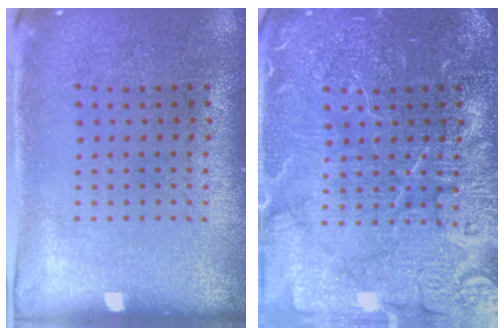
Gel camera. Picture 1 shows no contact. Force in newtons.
{"total": 7.1, "press": 7.0, "slide": 1.0}